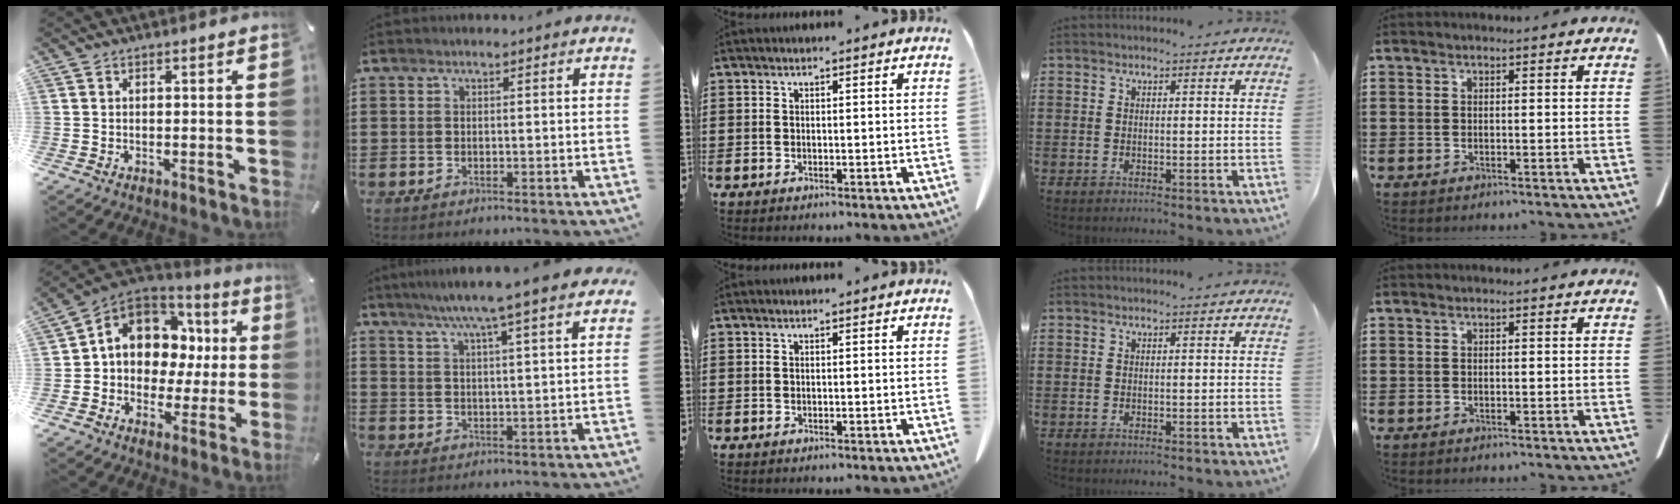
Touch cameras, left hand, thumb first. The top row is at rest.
{"thumb": {"total": 11.8, "force": [3.1, 10.1, 5.1], "torque": [-0.100, -0.015, 0.065]}, "index": {"total": 6.9, "force": [5.3, -0.1, 4.4], "torque": [-0.099, -0.017, 0.089]}}